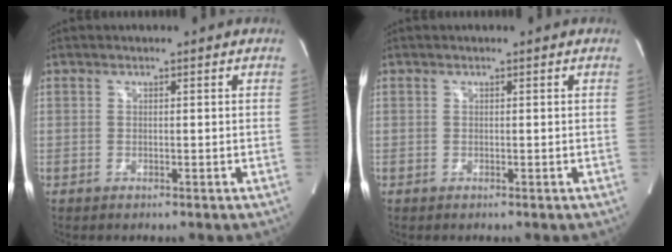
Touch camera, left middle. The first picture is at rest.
{"total": 0.0}